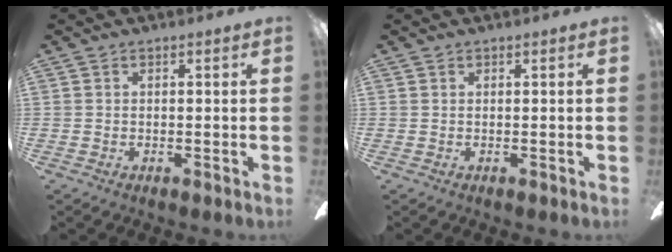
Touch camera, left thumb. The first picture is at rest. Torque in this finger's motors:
{"motor_torque": [-0.02, 0.02, 0.00, 0.00, 0.00]}